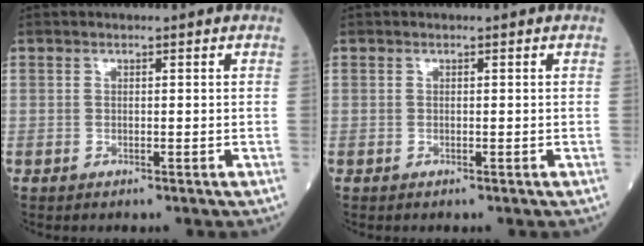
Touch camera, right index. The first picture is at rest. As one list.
[{"total": 0.0}]